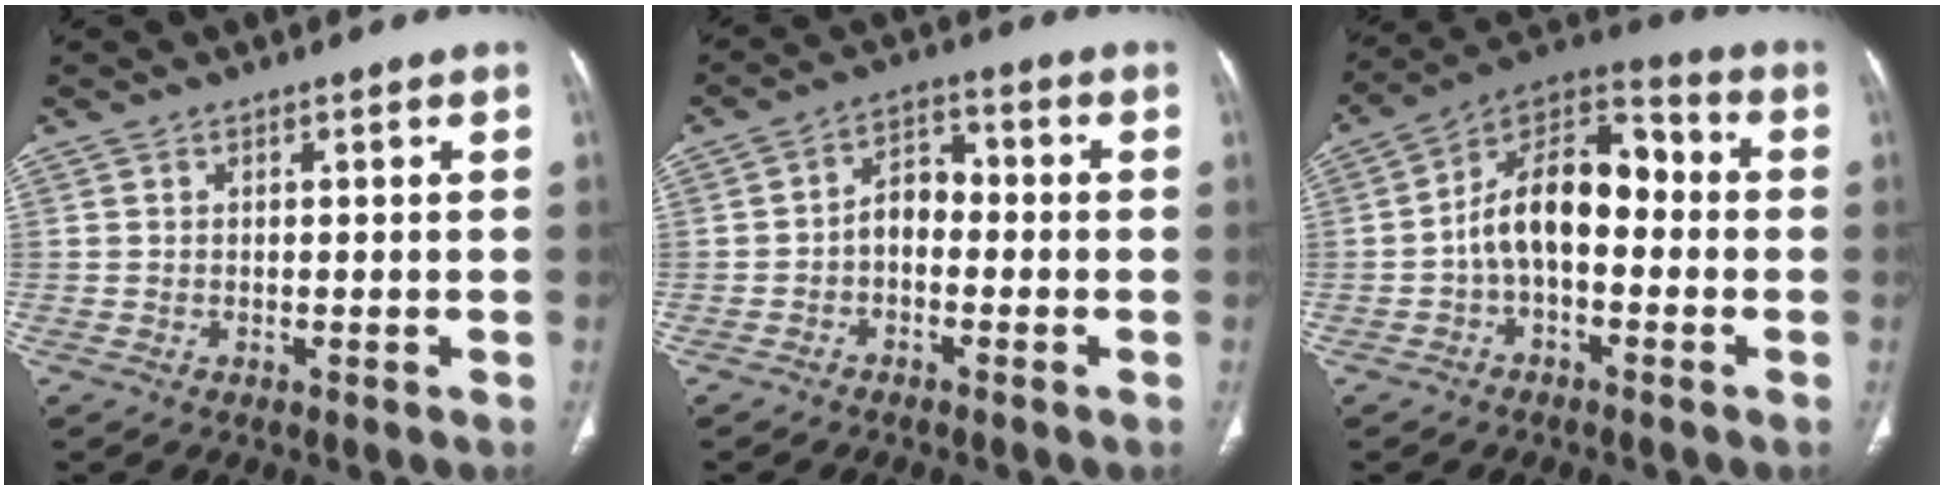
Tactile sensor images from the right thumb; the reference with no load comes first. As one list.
[{"total": 5.5, "force": [-1.3, 3.8, 3.8], "torque": [-0.046, 0.030, -0.035]}, {"total": 13.9, "force": [-1.2, 8.1, 11.2], "torque": [-0.164, 0.048, -0.034]}]